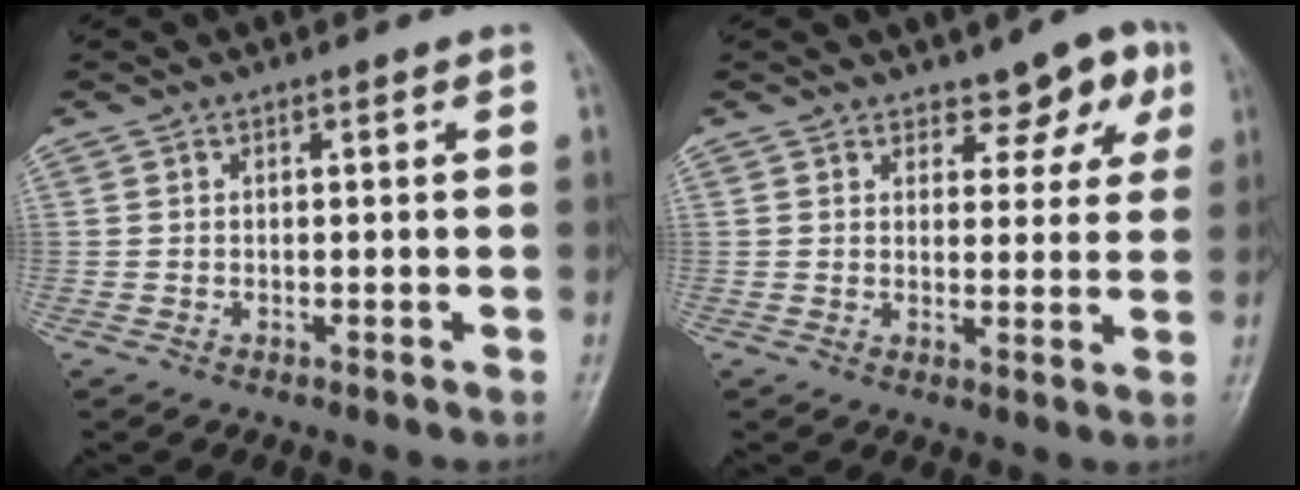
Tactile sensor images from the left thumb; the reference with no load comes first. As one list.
[{"total": 5.3, "force": [3.2, 3.0, 3.0], "torque": [-0.002, -0.014, 0.039]}]